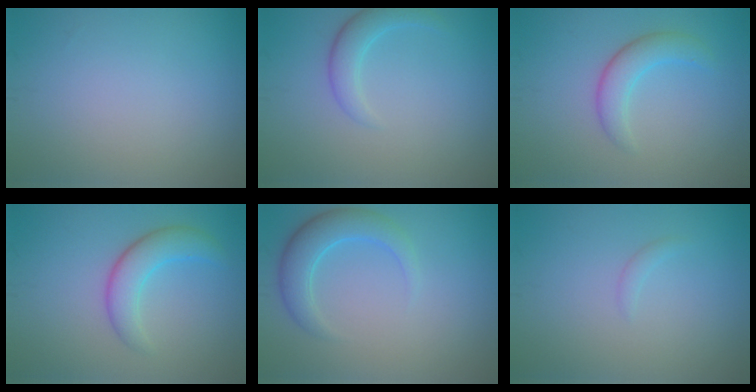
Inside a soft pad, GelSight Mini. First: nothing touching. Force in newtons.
{"total": 2.5, "press": 2.5, "slide": 0.1}
{"total": 2.9, "press": 2.9, "slide": 0.2}
{"total": 3.6, "press": 3.6, "slide": 0.1}
{"total": 3.9, "press": 3.8, "slide": 0.4}
{"total": 0.7, "press": 0.7, "slide": 0.1}